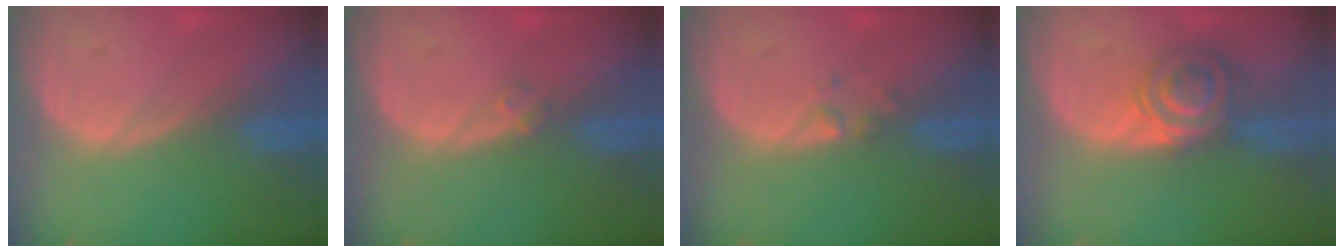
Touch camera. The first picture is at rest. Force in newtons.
{"total": 1.2, "press": 1.1, "slide": 0.6}
{"total": 1.2, "press": 1.2, "slide": 0.1}
{"total": 7.1, "press": 6.0, "slide": 3.8}